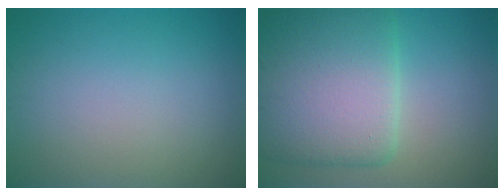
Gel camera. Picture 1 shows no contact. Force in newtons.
{"total": 10.9, "press": 10.9, "slide": 0.3}